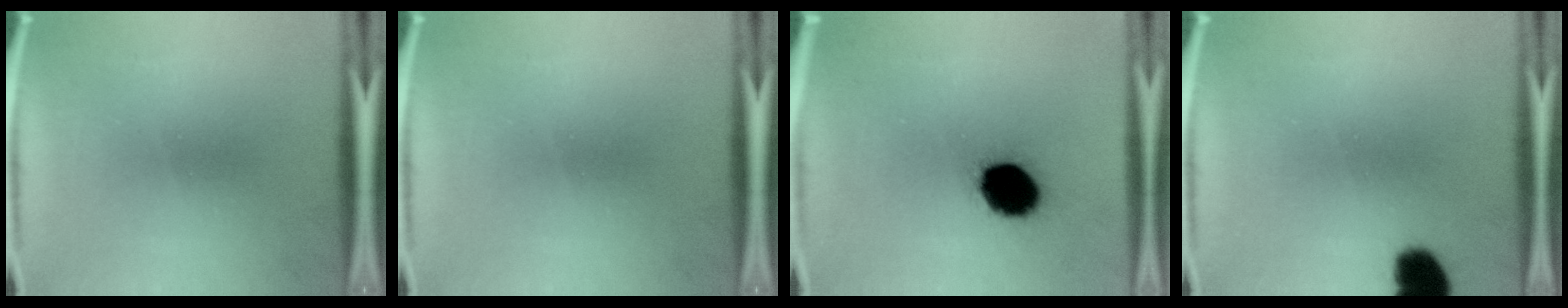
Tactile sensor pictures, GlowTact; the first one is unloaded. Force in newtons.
{"total": 0.0}
{"total": 14.5}
{"total": 7.4}